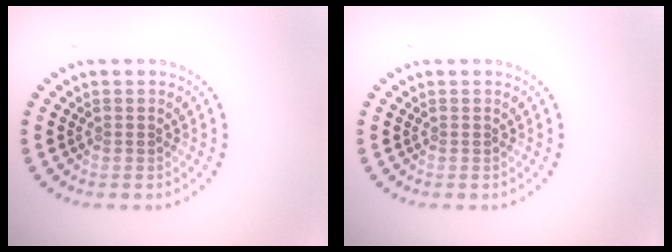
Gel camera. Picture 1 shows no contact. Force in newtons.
{"total": 0.0}